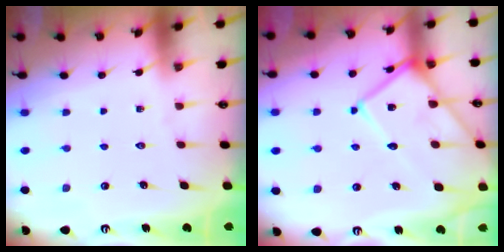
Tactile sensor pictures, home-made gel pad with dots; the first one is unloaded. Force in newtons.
{"total": 15.7, "press": 15.6, "slide": 1.3}